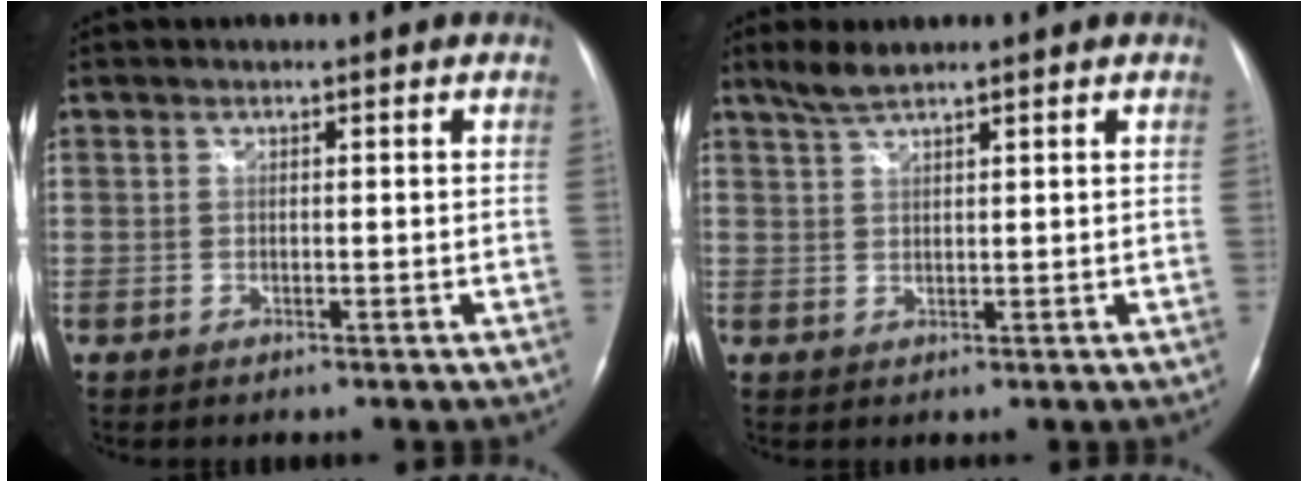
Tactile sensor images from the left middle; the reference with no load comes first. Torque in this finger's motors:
{"motor_torque": [0.26, -0.13, -0.03, 0.03]}